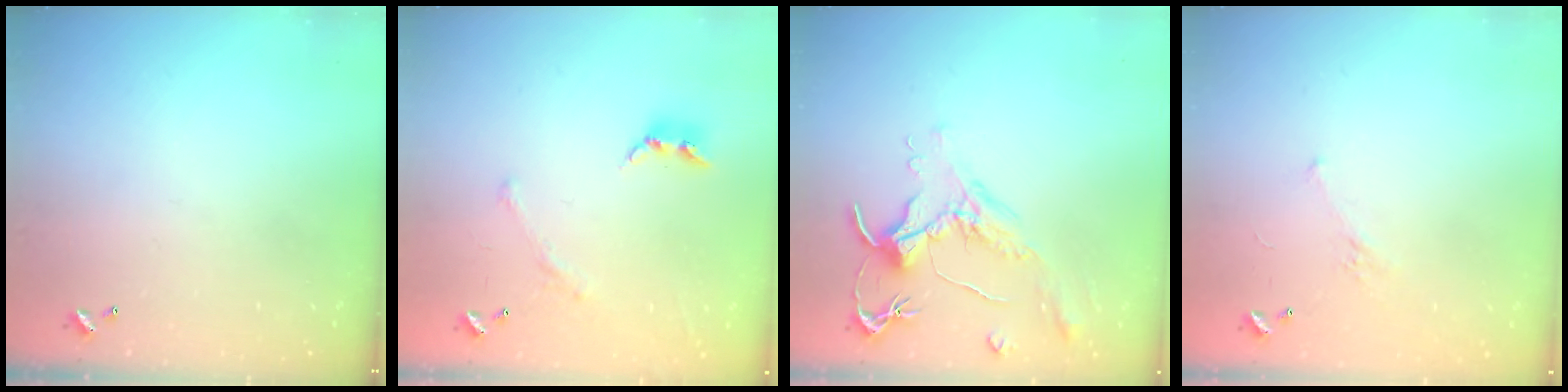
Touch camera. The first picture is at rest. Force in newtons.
{"total": 2.3, "press": 2.0, "slide": 1.0}
{"total": 1.6, "press": 1.4, "slide": 0.7}
{"total": 2.8, "press": 2.6, "slide": 1.1}